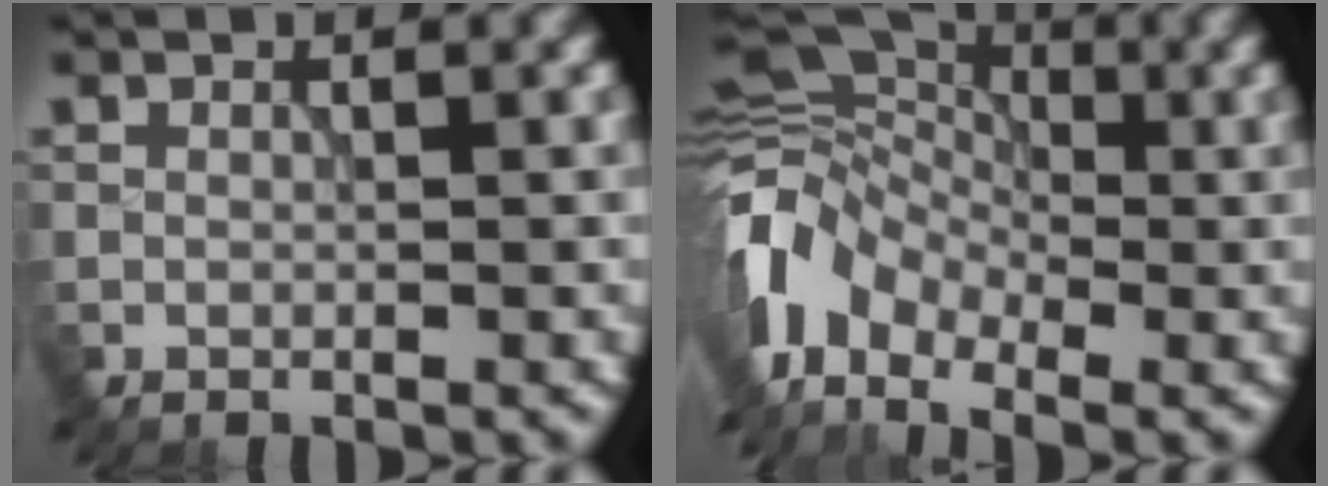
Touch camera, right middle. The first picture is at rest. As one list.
[{"total": 8.3, "force": [-3.4, 5.3, 5.3], "torque": [-0.102, -0.005, -0.085]}]